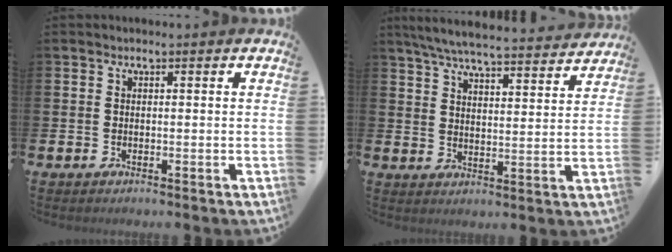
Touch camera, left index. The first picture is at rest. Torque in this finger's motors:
{"motor_torque": [1.01, -1.13, 0.63, 0.21]}